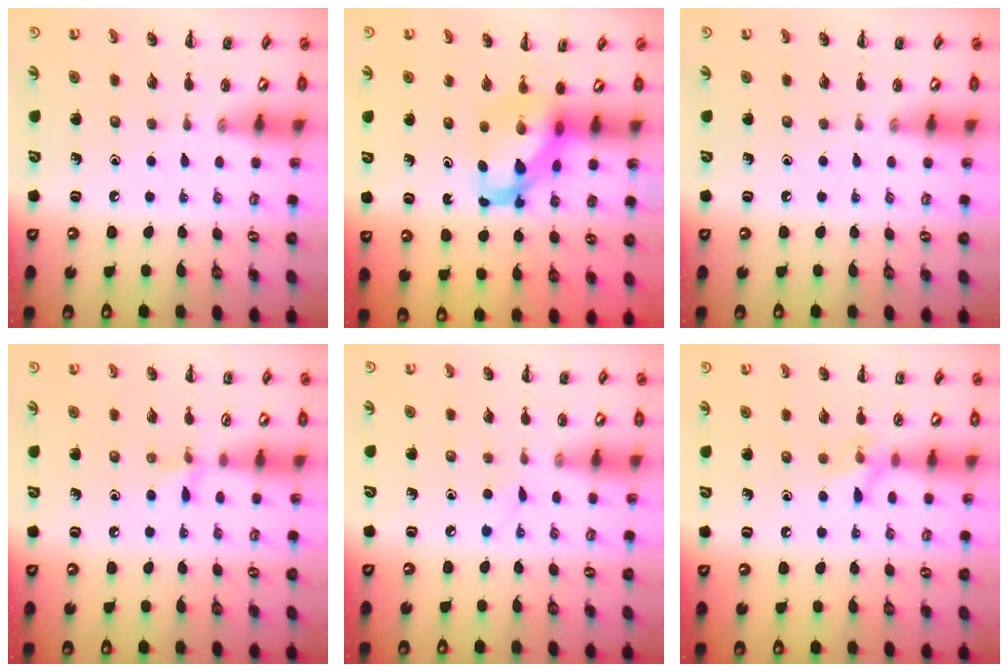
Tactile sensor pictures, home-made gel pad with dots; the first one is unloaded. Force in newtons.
{"total": 4.9, "press": 4.8, "slide": 0.8}
{"total": 0.0}
{"total": 6.1, "press": 5.8, "slide": 1.9}
{"total": 2.7, "press": 2.6, "slide": 0.9}
{"total": 7.7, "press": 7.6, "slide": 1.6}